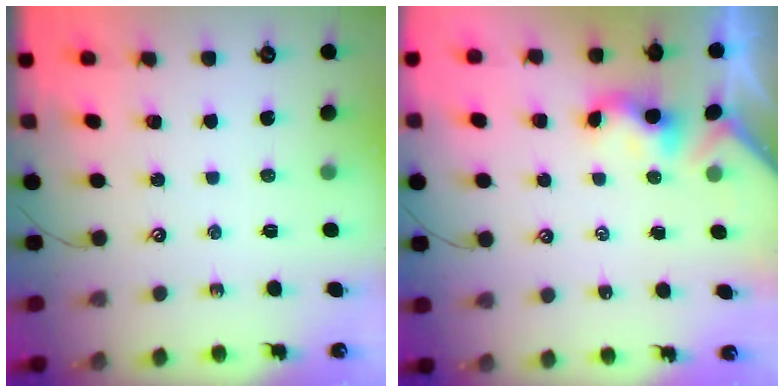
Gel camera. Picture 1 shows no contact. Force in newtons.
{"total": 1.2, "press": 1.1, "slide": 0.3}